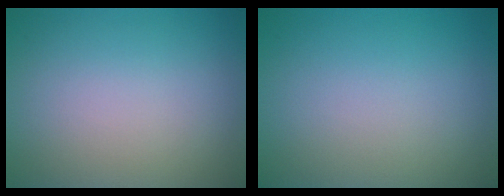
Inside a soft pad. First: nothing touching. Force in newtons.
{"total": 0.0}